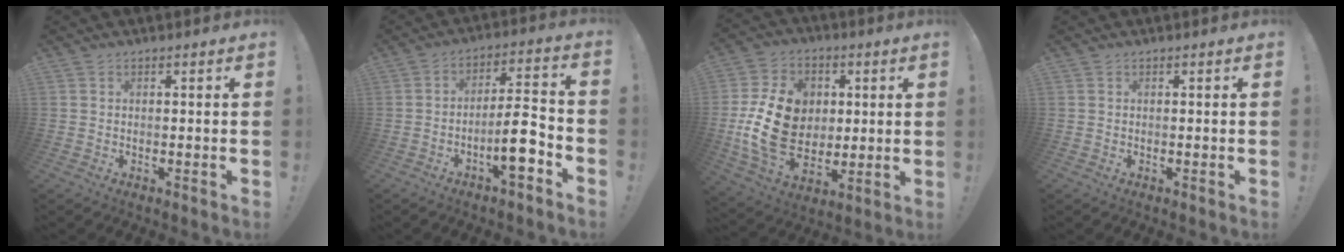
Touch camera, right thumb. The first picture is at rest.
{"total": 11.7, "force": [-5.0, 2.9, 10.2], "torque": [-0.148, 0.020, -0.087]}
{"total": 20.8, "force": [0.8, 15.8, 13.5], "torque": [-0.243, 0.001, 0.026]}
{"total": 0.0}